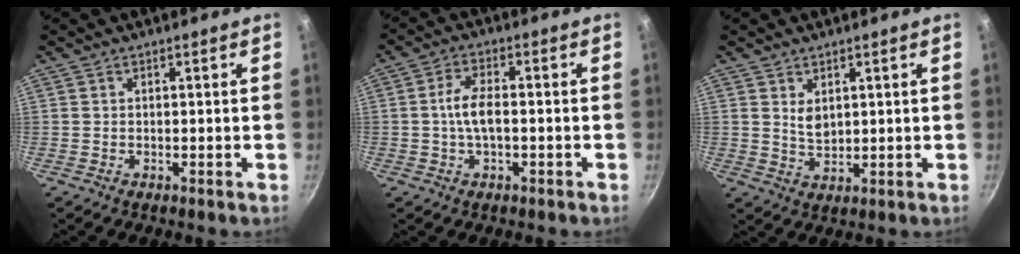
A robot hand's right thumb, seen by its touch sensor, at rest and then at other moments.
{"total": 5.6, "force": [-0.6, 2.9, 4.8], "torque": [-0.085, 0.018, -0.016]}
{"total": 3.7, "force": [1.6, 2.2, 2.4], "torque": [-0.038, -0.015, 0.034]}